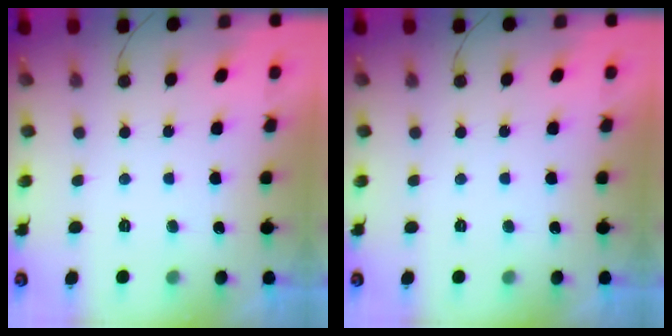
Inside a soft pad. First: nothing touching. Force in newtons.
{"total": 0.0}